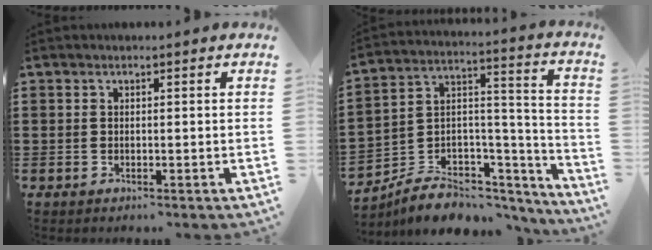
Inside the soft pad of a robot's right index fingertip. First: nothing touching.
{"total": 6.9, "force": [-4.9, 4.3, 2.1], "torque": [-0.039, 0.011, -0.084]}